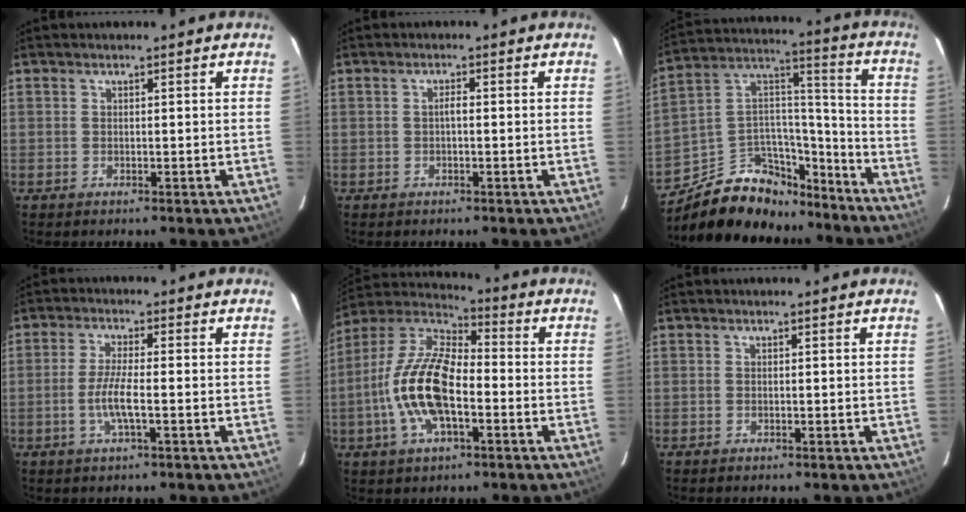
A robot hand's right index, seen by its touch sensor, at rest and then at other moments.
{"total": 1.0, "force": [-0.2, 0.3, 1.0], "torque": [-0.017, 0.006, -0.005]}
{"total": 19.0, "force": [-13.5, 10.9, 7.8], "torque": [-0.161, 0.084, -0.199]}
{"total": 5.4, "force": [-1.6, 0.5, 5.1], "torque": [-0.102, -0.006, -0.032]}
{"total": 16.5, "force": [-3.9, 7.2, 14.3], "torque": [-0.292, 0.003, -0.082]}
{"total": 0.0}